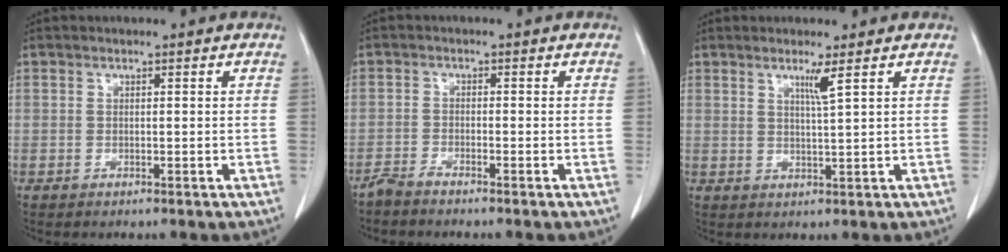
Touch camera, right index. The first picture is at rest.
{"total": 2.2, "force": [-2.0, -0.2, 0.9], "torque": [-0.019, -0.003, -0.041]}
{"total": 2.7, "force": [1.5, -0.7, 2.1], "torque": [-0.037, -0.010, 0.030]}